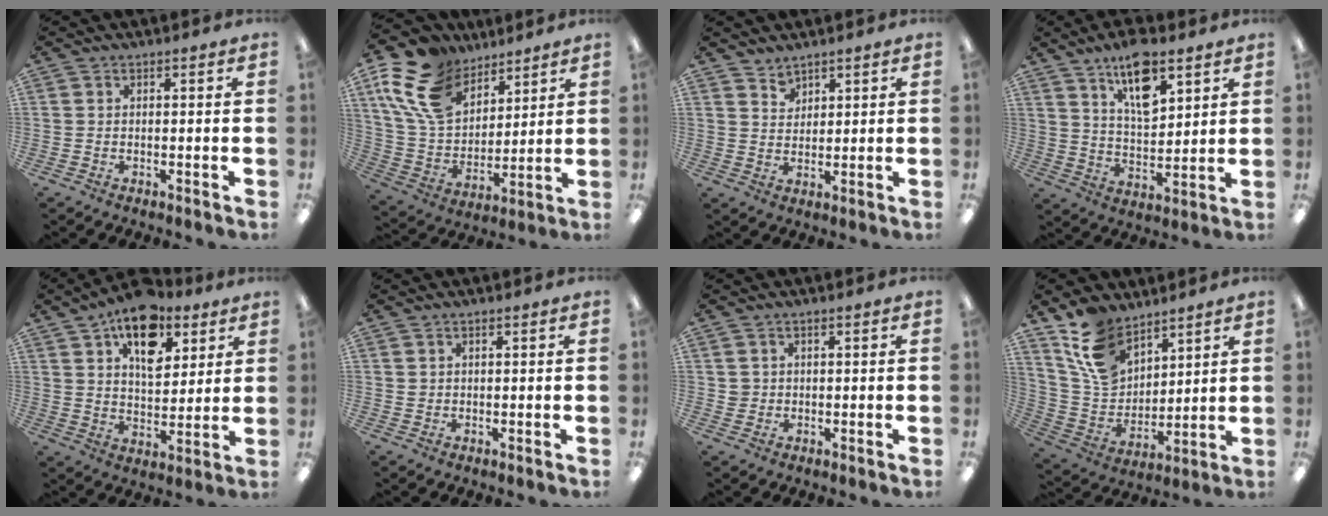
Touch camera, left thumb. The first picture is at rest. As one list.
[{"total": 18.0, "force": [11.2, 11.1, 8.7], "torque": [-0.208, -0.040, 0.212]}, {"total": 3.2, "force": [2.8, 1.6, 0.1], "torque": [0.001, -0.016, 0.053]}, {"total": 12.5, "force": [7.9, 5.6, 7.9], "torque": [-0.122, -0.033, 0.138]}, {"total": 15.3, "force": [8.9, 8.5, 9.0], "torque": [-0.124, -0.036, 0.155]}, {"total": 0.9, "force": [0.5, 0.7, 0.1], "torque": [-0.004, 0.003, 0.008]}, {"total": 1.8, "force": [0.5, 1.7, 0.2], "torque": [-0.006, 0.005, 0.008]}, {"total": 14.4, "force": [9.9, 8.7, 5.9], "torque": [-0.131, -0.044, 0.196]}]